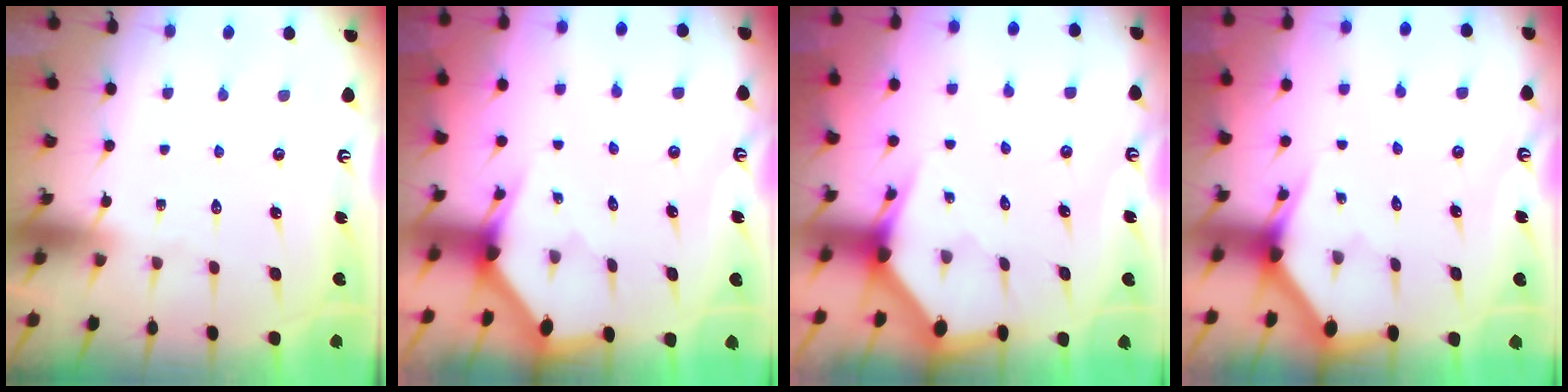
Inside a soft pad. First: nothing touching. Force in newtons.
{"total": 2.2, "press": 2.2, "slide": 0.1}
{"total": 2.8, "press": 2.8, "slide": 0.0}
{"total": 2.9, "press": 2.9, "slide": 0.1}